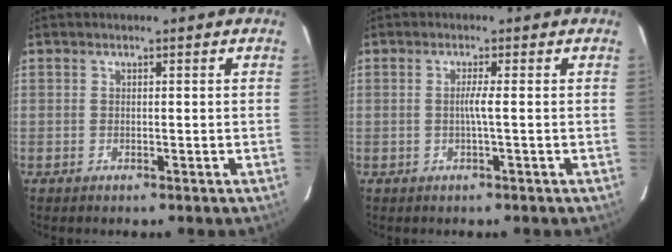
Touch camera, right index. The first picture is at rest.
{"total": 1.7, "force": [-0.2, -0.5, 1.6], "torque": [-0.033, 0.000, -0.004]}